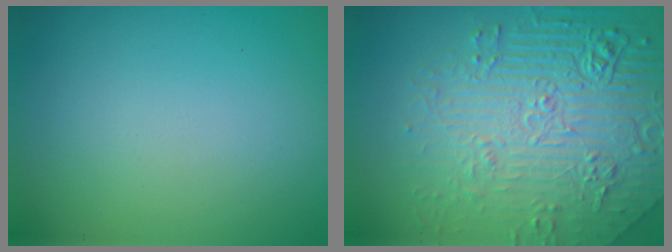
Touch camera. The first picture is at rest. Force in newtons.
{"total": 7.6, "press": 5.9, "slide": 4.7}